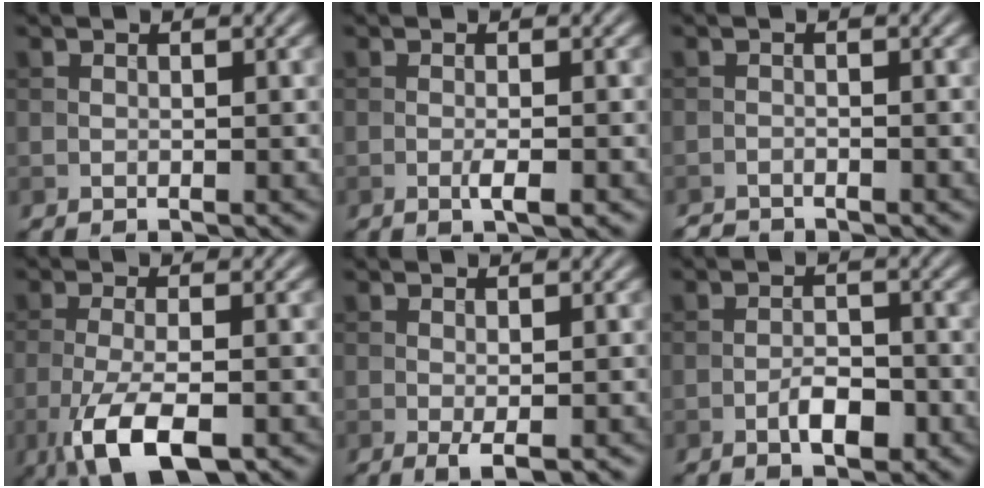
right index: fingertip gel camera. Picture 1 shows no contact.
{"total": 1.8, "force": [-0.7, 0.3, 1.6], "torque": [-0.028, -0.001, -0.013]}
{"total": 1.4, "force": [-1.4, 0.2, 0.1], "torque": [0.002, -0.003, -0.027]}
{"total": 6.7, "force": [-3.0, 2.5, 5.5], "torque": [-0.116, -0.014, -0.055]}
{"total": 1.5, "force": [-0.4, 0.3, 1.4], "torque": [-0.025, -0.005, -0.006]}
{"total": 3.2, "force": [-1.5, 1.4, 2.5], "torque": [-0.039, 0.003, -0.026]}